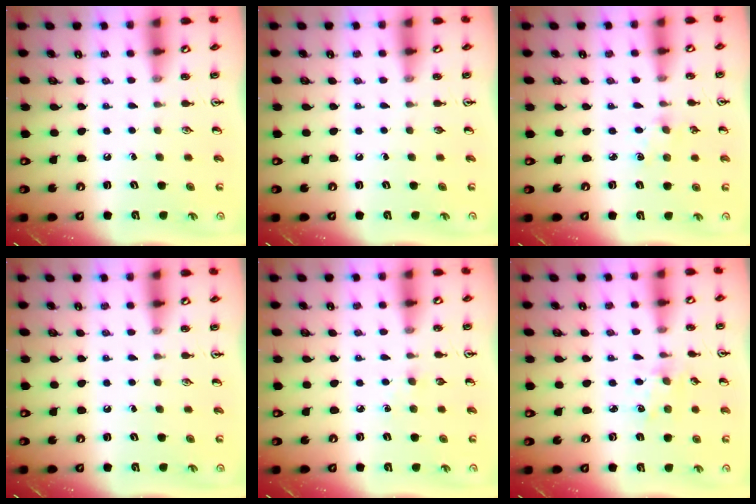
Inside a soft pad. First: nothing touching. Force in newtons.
{"total": 0.0}
{"total": 2.3, "press": 2.3, "slide": 0.4}
{"total": 0.0}
{"total": 2.7, "press": 2.7, "slide": 0.4}
{"total": 2.1, "press": 2.0, "slide": 0.3}